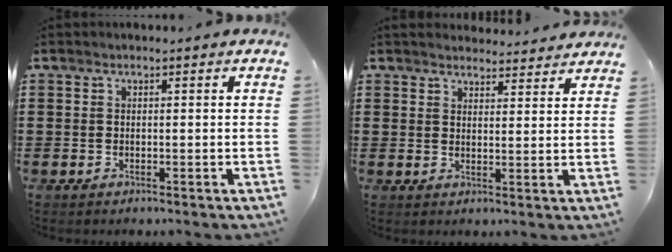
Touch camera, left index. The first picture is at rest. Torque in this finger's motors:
{"motor_torque": [0.53, -0.48, -0.19, -0.03]}